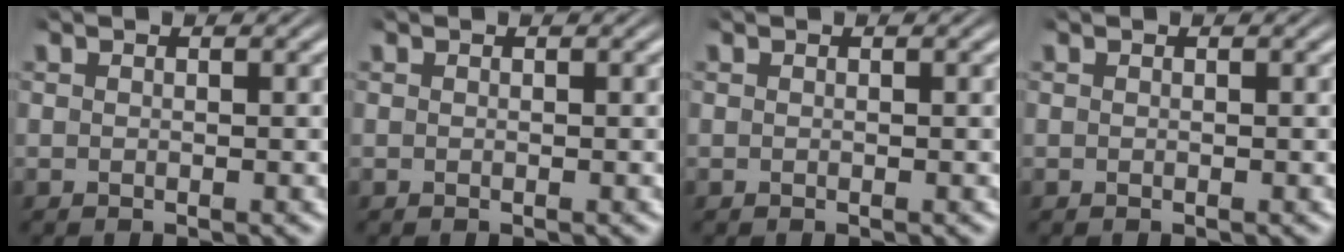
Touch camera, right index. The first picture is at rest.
{"total": 0.0}
{"total": 0.0}
{"total": 0.0}